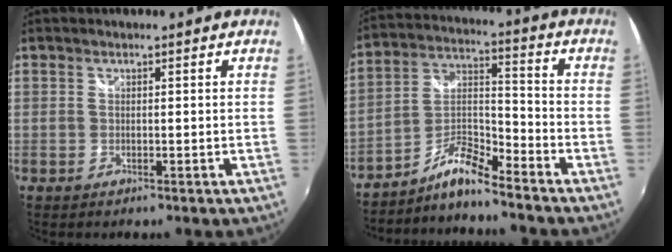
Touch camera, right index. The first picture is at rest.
{"total": 7.8, "force": [-7.0, 0.3, 3.4], "torque": [-0.082, 0.026, -0.143]}